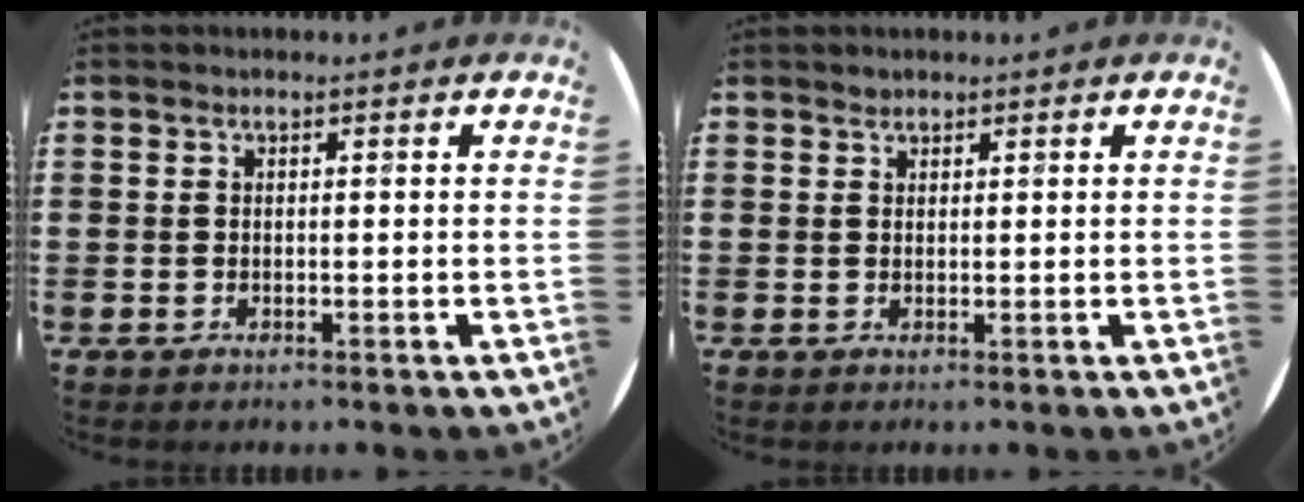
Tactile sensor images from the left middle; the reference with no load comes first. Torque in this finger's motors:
{"motor_torque": [0.26, -0.23, -0.02, 0.00]}